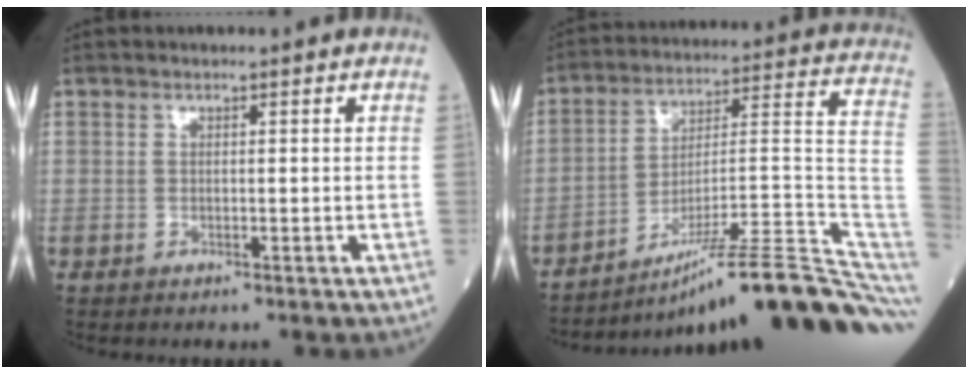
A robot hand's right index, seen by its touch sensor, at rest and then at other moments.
{"total": 22.5, "force": [-16.3, 0.4, 15.6], "torque": [-0.137, 0.032, -0.250]}